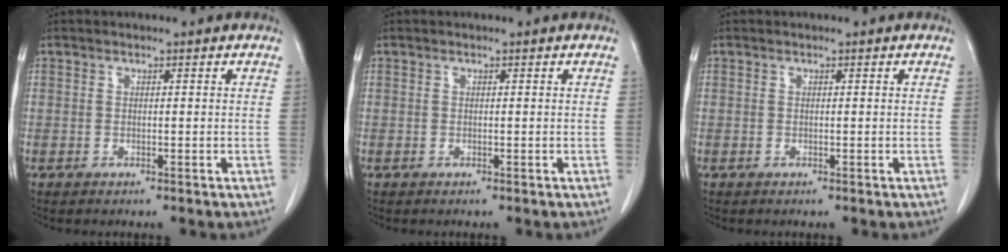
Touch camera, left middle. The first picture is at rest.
{"total": 0.0}
{"total": 0.0}